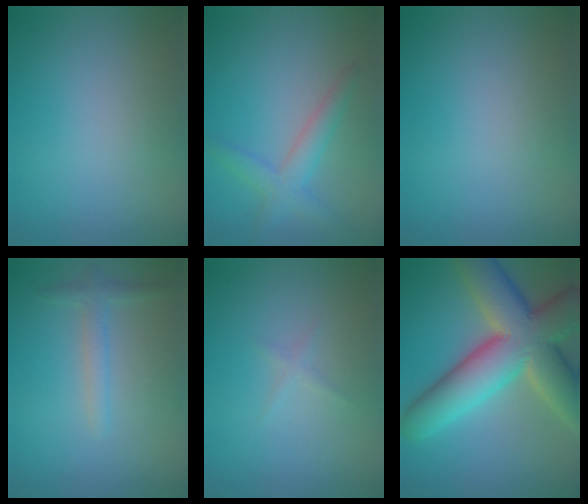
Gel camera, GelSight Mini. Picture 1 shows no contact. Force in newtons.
{"total": 2.9, "press": 2.9, "slide": 0.1}
{"total": 0.0}
{"total": 1.6, "press": 1.6, "slide": 0.1}
{"total": 0.6, "press": 0.6, "slide": 0.0}
{"total": 13.0, "press": 12.9, "slide": 1.1}